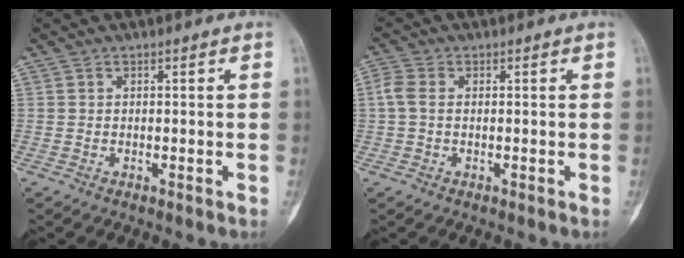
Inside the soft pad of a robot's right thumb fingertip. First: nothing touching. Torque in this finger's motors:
{"motor_torque": [-0.10, 1.13, 0.72, 0.08, 0.03]}